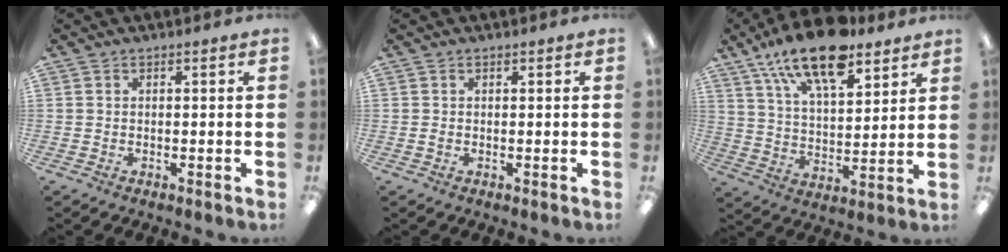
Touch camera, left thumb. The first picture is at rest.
{"total": 0.6, "force": [-0.1, 0.4, 0.5], "torque": [-0.010, 0.001, -0.002]}
{"total": 17.6, "force": [12.5, 7.0, 10.2], "torque": [-0.176, -0.060, 0.215]}